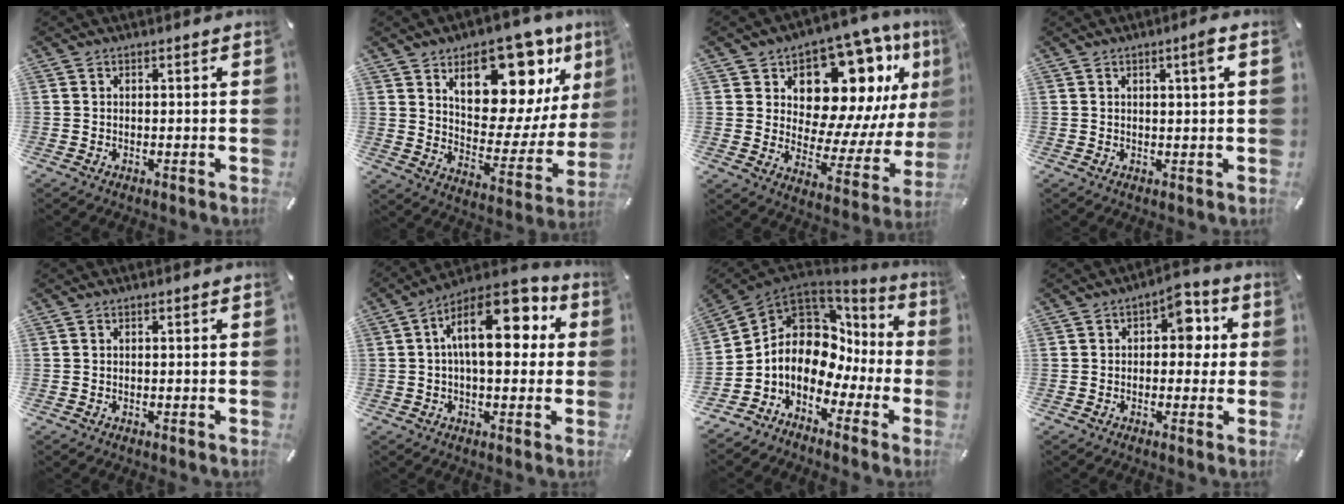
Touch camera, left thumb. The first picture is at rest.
{"total": 20.4, "force": [12.7, 11.0, 11.7], "torque": [-0.154, -0.088, 0.211]}
{"total": 17.0, "force": [10.2, 10.2, 8.9], "torque": [-0.119, -0.091, 0.175]}
{"total": 3.0, "force": [1.3, 0.3, 2.7], "torque": [-0.047, -0.002, 0.018]}
{"total": 0.0}
{"total": 15.8, "force": [4.2, 7.9, 13.0], "torque": [-0.192, -0.020, 0.069]}
{"total": 10.5, "force": [1.8, 8.7, 5.6], "torque": [-0.118, -0.044, 0.025]}
{"total": 7.0, "force": [1.2, 4.6, 5.2], "torque": [-0.048, -0.005, 0.008]}